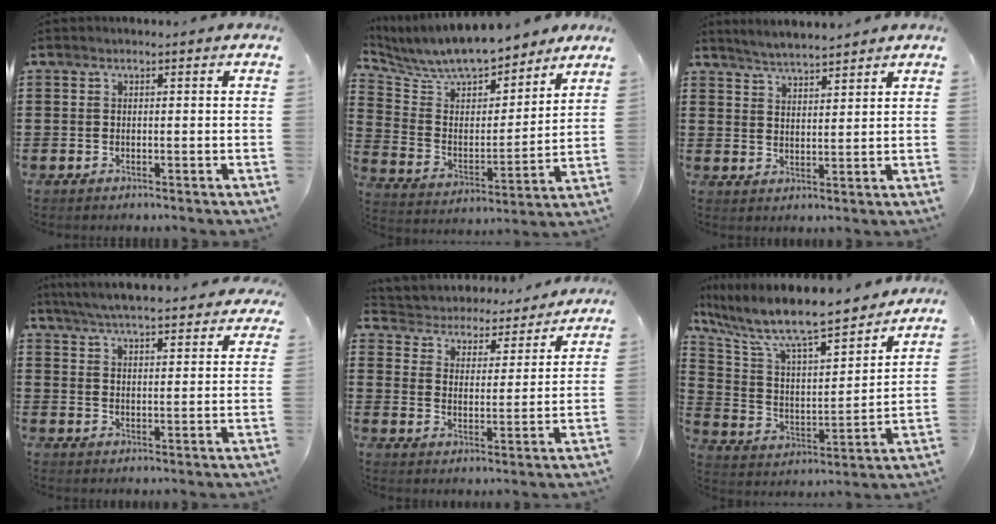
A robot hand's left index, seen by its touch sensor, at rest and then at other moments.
{"total": 8.8, "force": [8.1, 2.0, 2.6], "torque": [-0.091, -0.052, 0.142]}
{"total": 3.4, "force": [3.4, -0.3, 0.3], "torque": [-0.016, -0.010, 0.062]}
{"total": 6.0, "force": [5.7, -0.1, 1.7], "torque": [-0.055, -0.030, 0.102]}
{"total": 3.9, "force": [3.9, 0.4, -0.3], "torque": [-0.022, -0.036, 0.060]}
{"total": 10.0, "force": [8.4, 1.4, 5.1], "torque": [-0.138, -0.061, 0.140]}